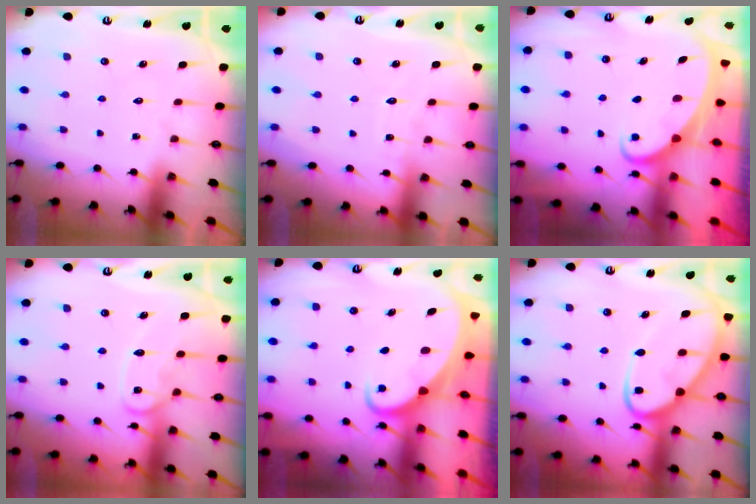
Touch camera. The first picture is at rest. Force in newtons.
{"total": 4.8, "press": 4.8, "slide": 0.5}
{"total": 2.4, "press": 2.4, "slide": 0.3}
{"total": 12.1, "press": 12.0, "slide": 1.2}
{"total": 2.7, "press": 2.7, "slide": 0.2}
{"total": 13.1, "press": 13.0, "slide": 0.8}